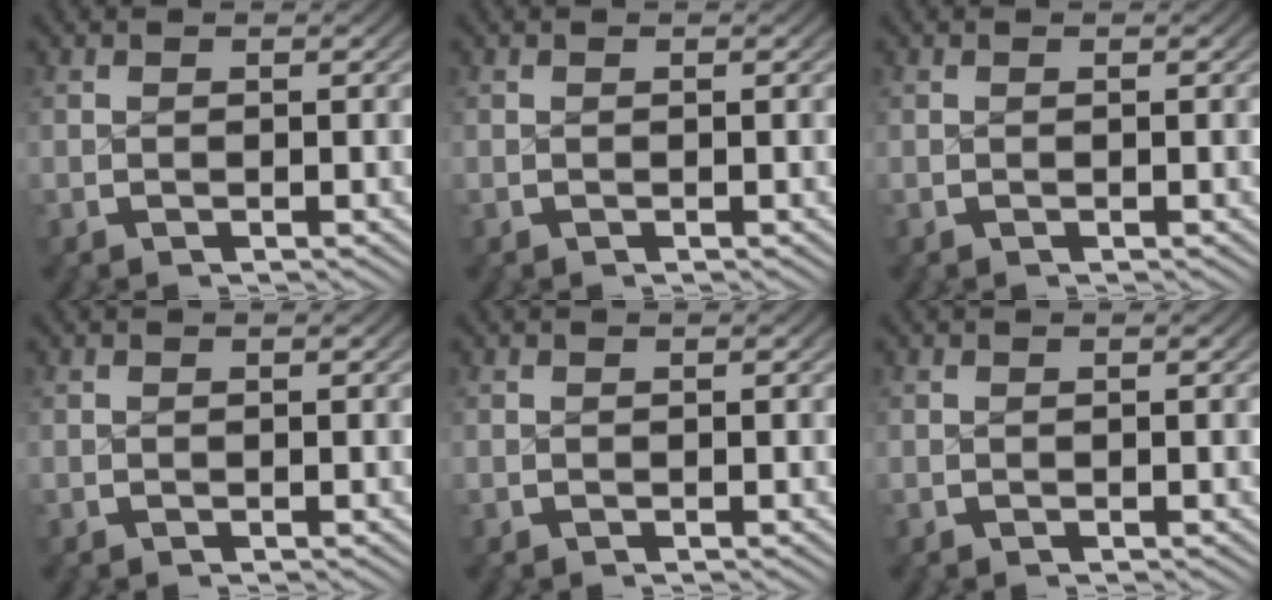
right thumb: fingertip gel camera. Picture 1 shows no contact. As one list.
[{"total": 0.0}, {"total": 0.0}, {"total": 0.0}, {"total": 0.0}, {"total": 0.0}]